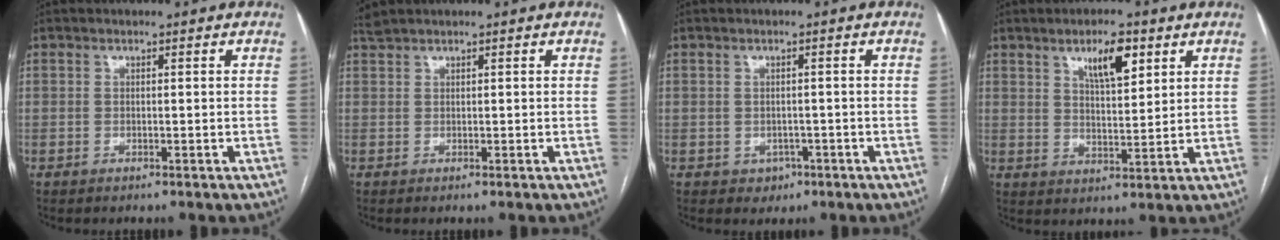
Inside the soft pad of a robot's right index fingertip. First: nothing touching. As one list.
[{"total": 1.4, "force": [1.2, -0.2, 0.7], "torque": [-0.018, 0.017, 0.028]}, {"total": 2.1, "force": [-0.9, 1.8, 0.7], "torque": [-0.002, 0.005, -0.006]}, {"total": 6.9, "force": [3.8, 1.9, 5.4], "torque": [-0.092, -0.001, 0.065]}]